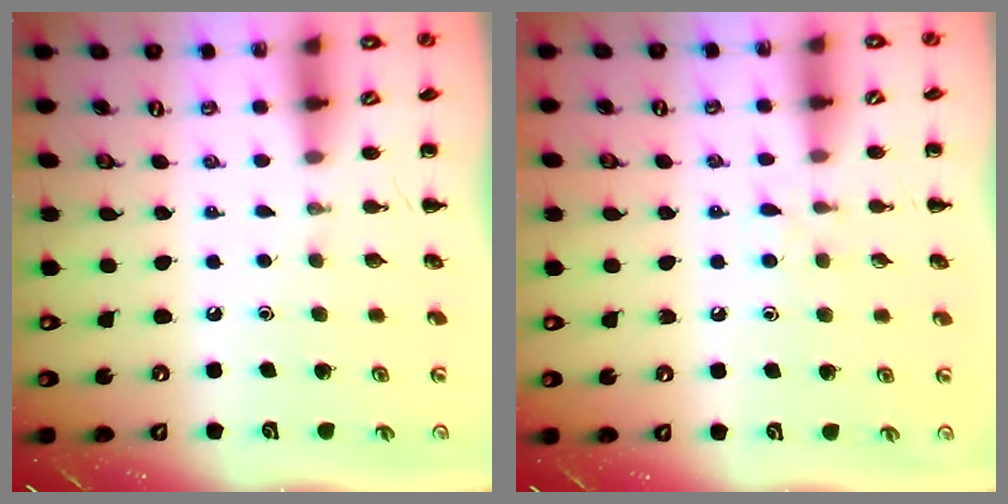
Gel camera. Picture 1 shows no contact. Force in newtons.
{"total": 5.6, "press": 5.2, "slide": 2.0}